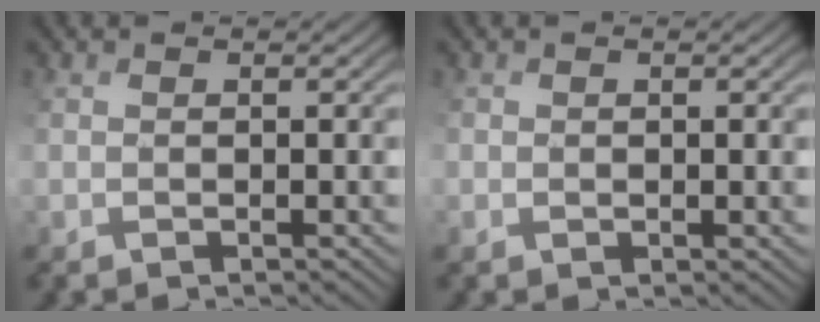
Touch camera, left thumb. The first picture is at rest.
{"total": 0.7, "force": [-0.1, 0.4, 0.5], "torque": [-0.018, -0.006, 0.010]}